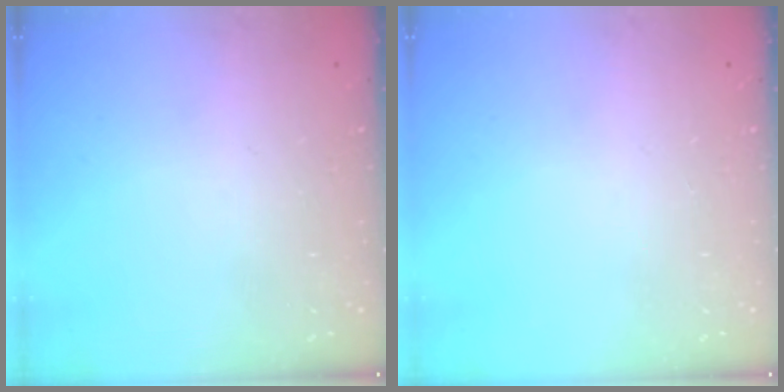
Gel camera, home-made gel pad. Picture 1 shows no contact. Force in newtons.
{"total": 0.0}